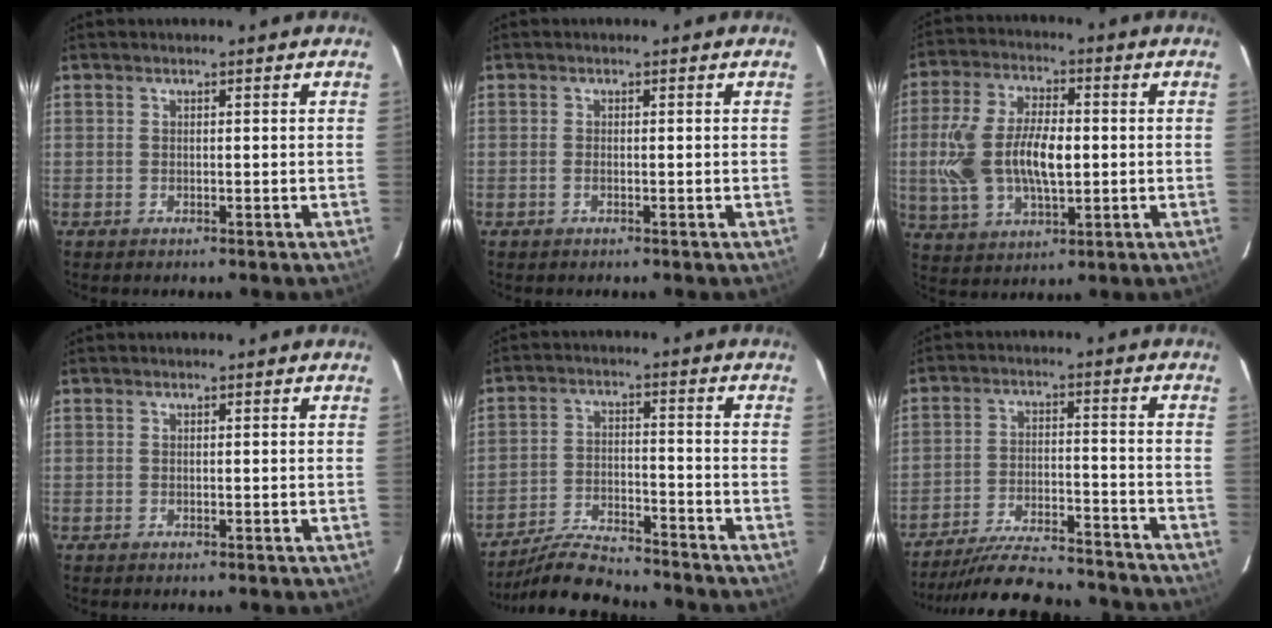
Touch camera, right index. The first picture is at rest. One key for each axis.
{"total": 0.8, "fx": -0.3, "fy": 0.3, "fz": 0.7, "tx": -0.016, "ty": 0.000, "tz": -0.007}
{"total": 15.6, "fx": -0.6, "fy": 8.3, "fz": 13.2, "tx": -0.276, "ty": 0.003, "tz": -0.004}
{"total": 0.0}
{"total": 12.6, "fx": -11.7, "fy": 2.0, "fz": 4.3, "tx": -0.111, "ty": -0.007, "tz": -0.196}
{"total": 23.2, "fx": -21.1, "fy": 4.8, "fz": 8.5, "tx": -0.165, "ty": -0.007, "tz": -0.291}